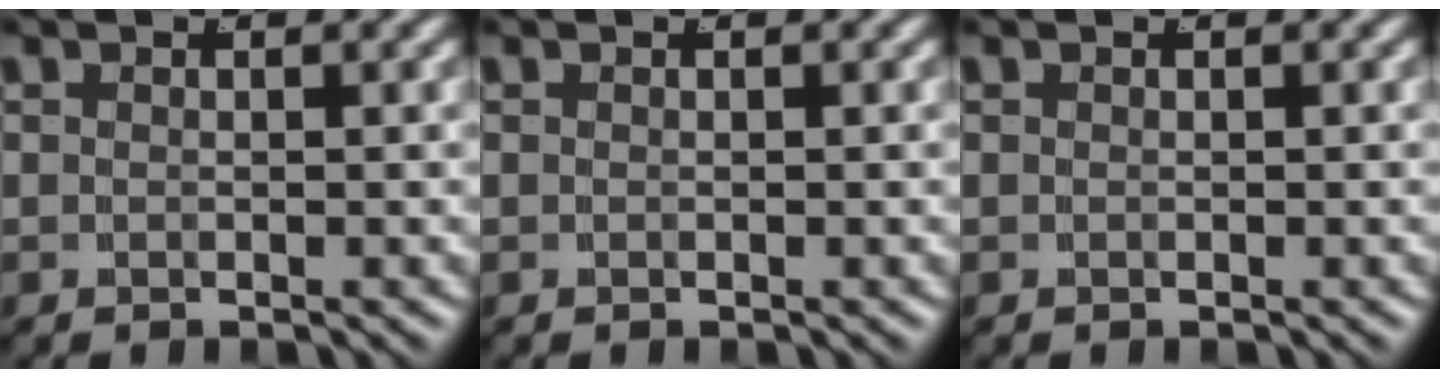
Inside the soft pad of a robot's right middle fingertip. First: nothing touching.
{"total": 0.0}
{"total": 0.0}